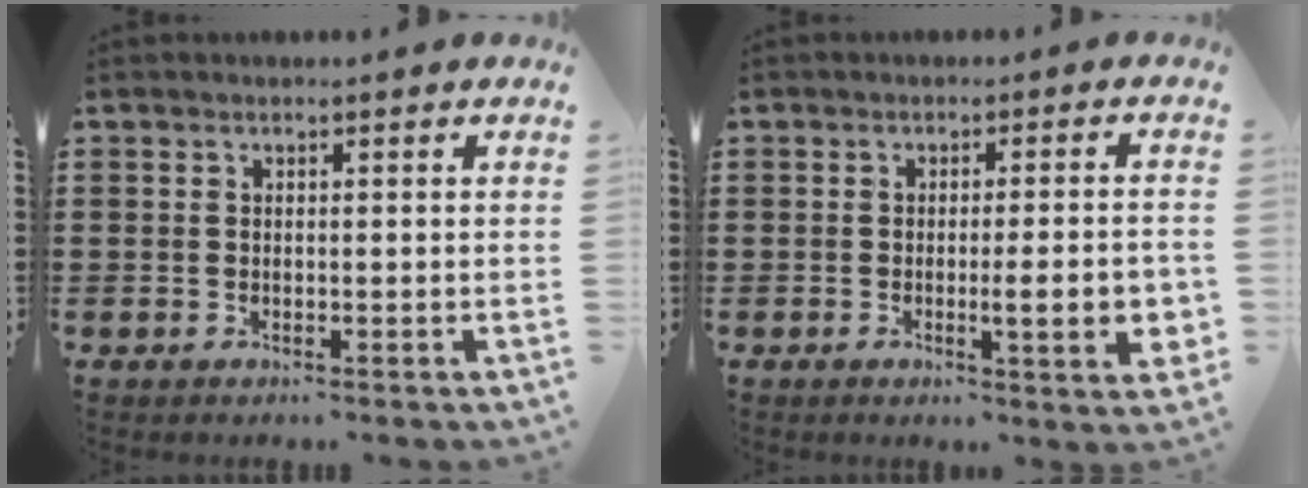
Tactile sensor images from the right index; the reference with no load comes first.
{"total": 6.3, "force": [-1.2, 0.7, 6.1], "torque": [-0.081, -0.015, -0.021]}